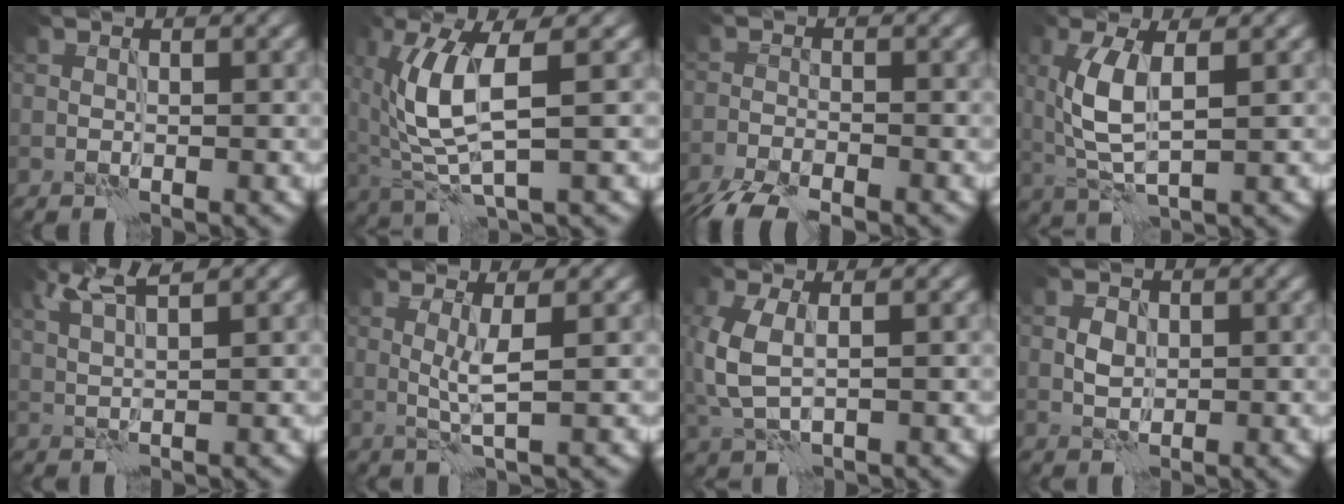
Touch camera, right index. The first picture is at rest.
{"total": 6.6, "force": [0.8, 1.9, 6.2], "torque": [-0.151, -0.002, 0.021]}
{"total": 4.8, "force": [-4.1, 1.1, 2.3], "torque": [-0.038, -0.017, -0.086]}
{"total": 5.5, "force": [1.0, 2.1, 5.0], "torque": [-0.120, -0.002, 0.023]}
{"total": 3.6, "force": [2.3, 0.5, 2.7], "torque": [-0.057, 0.007, 0.048]}
{"total": 2.3, "force": [0.3, 0.0, 2.3], "torque": [-0.051, -0.002, 0.007]}
{"total": 4.6, "force": [0.3, 2.4, 3.9], "torque": [-0.114, -0.001, 0.007]}
{"total": 1.7, "force": [0.3, 1.2, 1.2], "torque": [-0.022, 0.002, 0.004]}